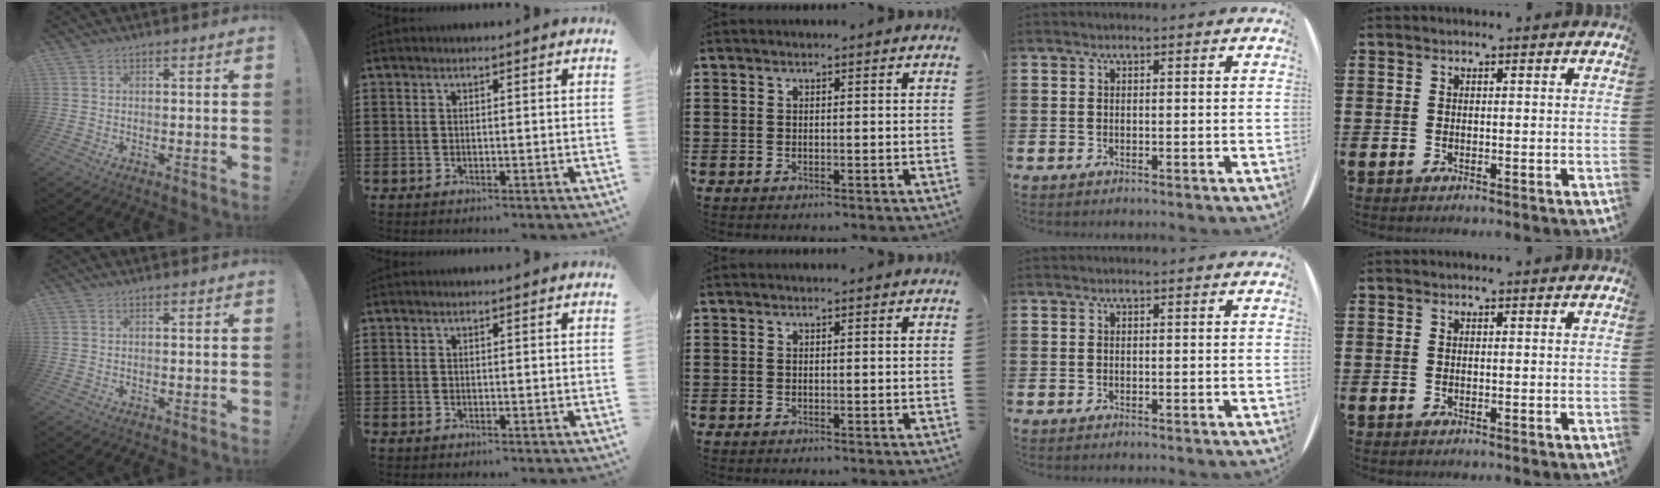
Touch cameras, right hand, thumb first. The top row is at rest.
{}